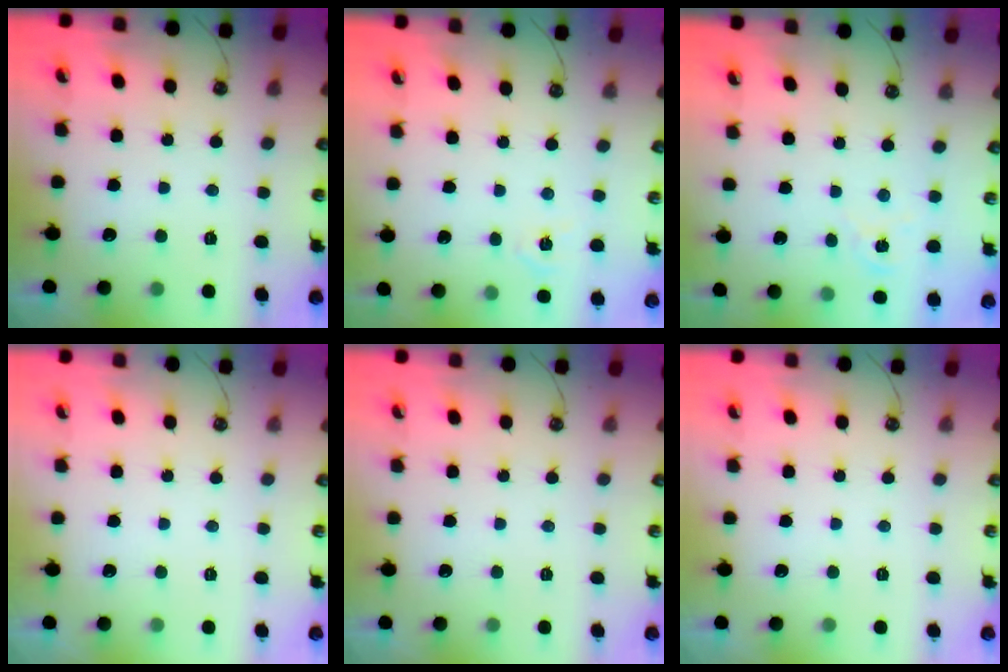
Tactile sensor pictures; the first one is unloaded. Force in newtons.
{"total": 3.6, "press": 3.6, "slide": 0.4}
{"total": 1.8, "press": 1.8, "slide": 0.3}
{"total": 0.0}
{"total": 0.0}
{"total": 0.0}